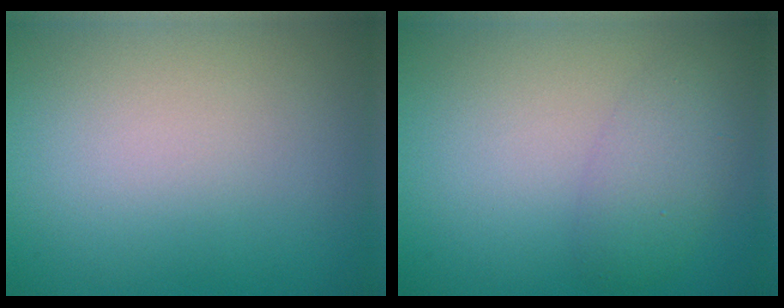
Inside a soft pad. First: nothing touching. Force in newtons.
{"total": 2.7, "press": 2.7, "slide": 0.1}